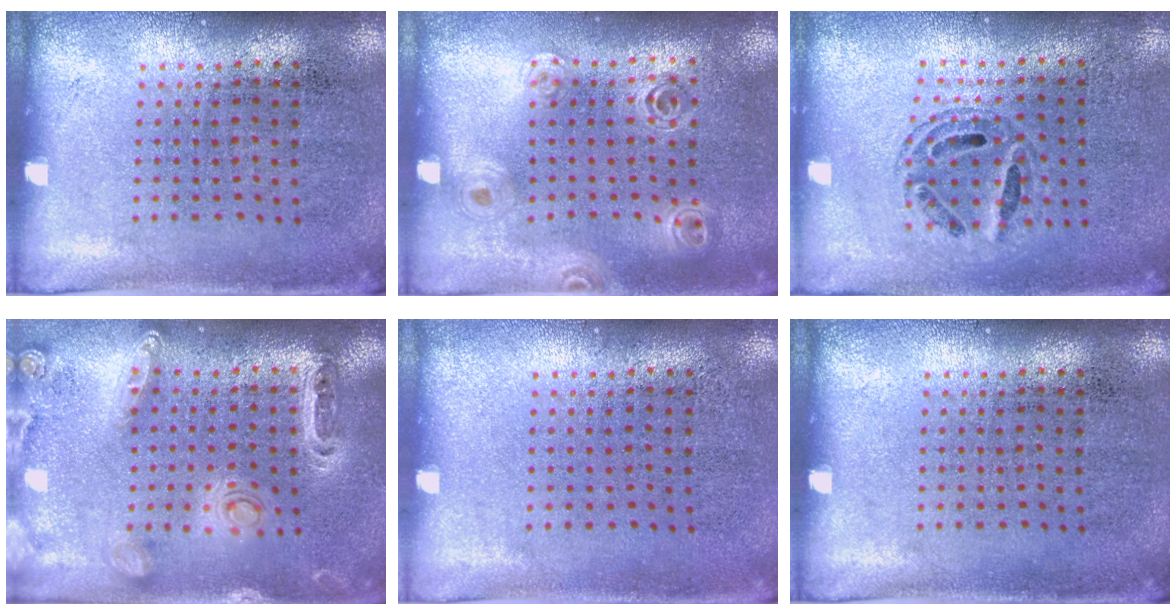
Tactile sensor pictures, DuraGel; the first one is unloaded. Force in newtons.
{"total": 1.2, "press": 1.2, "slide": 0.3}
{"total": 0.8, "press": 0.8, "slide": 0.1}
{"total": 1.3, "press": 1.2, "slide": 0.4}
{"total": 0.0}
{"total": 0.0}